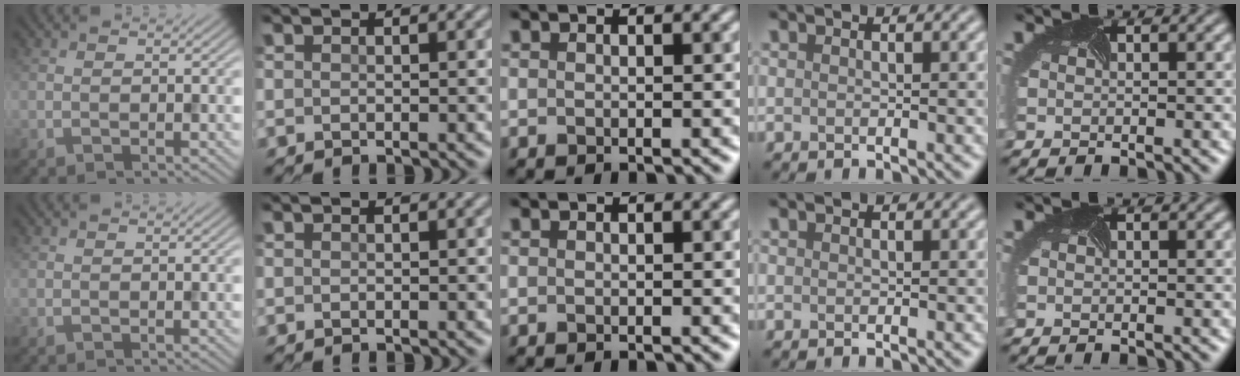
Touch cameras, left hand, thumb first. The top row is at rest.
{}